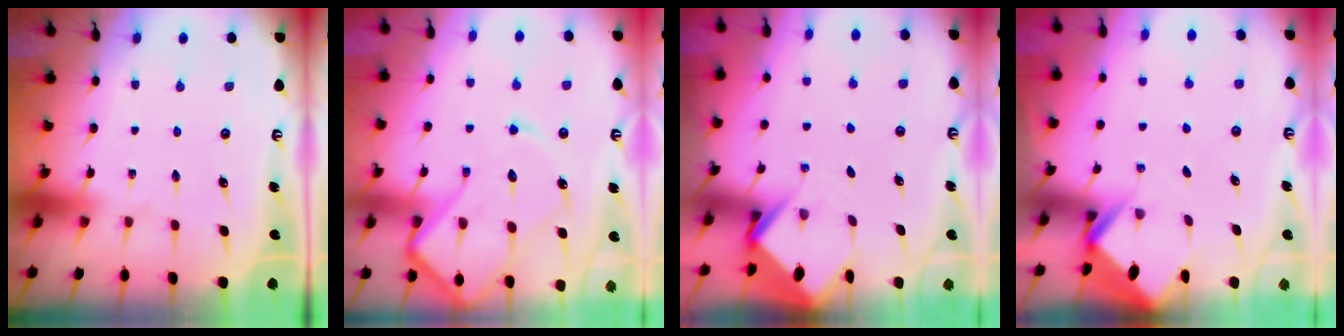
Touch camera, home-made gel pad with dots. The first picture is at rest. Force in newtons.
{"total": 16.2, "press": 16.2, "slide": 1.6}
{"total": 3.8, "press": 3.8, "slide": 0.2}
{"total": 3.0, "press": 2.9, "slide": 0.4}